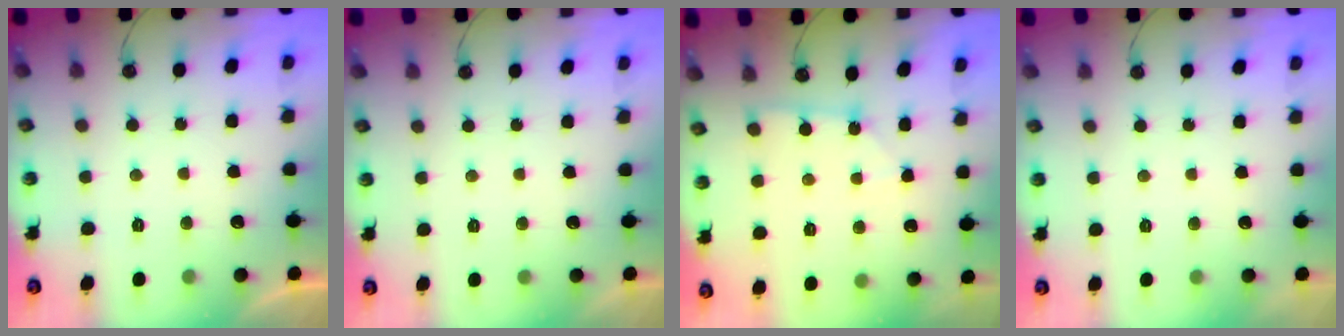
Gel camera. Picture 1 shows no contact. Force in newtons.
{"total": 0.0}
{"total": 2.5, "press": 2.5, "slide": 0.3}
{"total": 0.0}